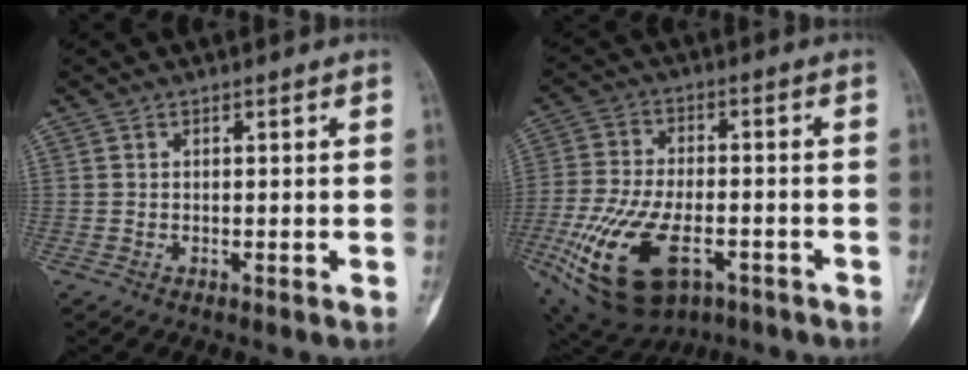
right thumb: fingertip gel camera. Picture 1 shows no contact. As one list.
[{"total": 19.8, "force": [-7.8, 10.4, 15.0], "torque": [-0.308, 0.007, -0.121]}]